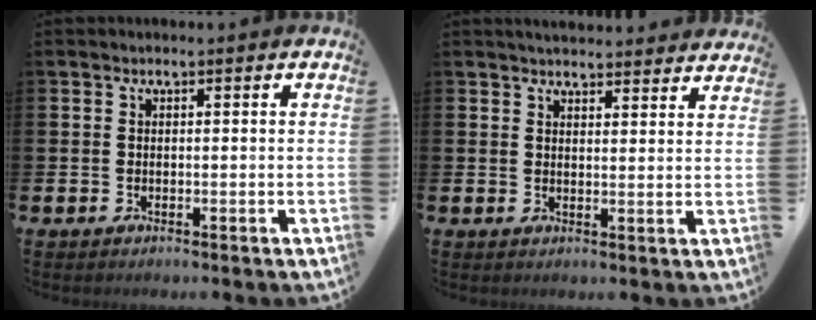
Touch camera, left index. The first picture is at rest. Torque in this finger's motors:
{"motor_torque": [0.67, -0.81, 0.38, 0.09]}